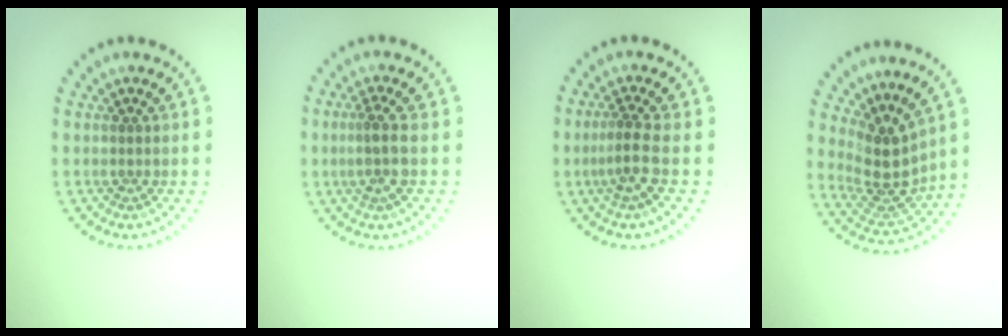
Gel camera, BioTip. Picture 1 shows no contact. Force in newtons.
{"total": 2.4, "press": 1.9, "slide": 1.5}
{"total": 2.6, "press": 1.9, "slide": 1.7}
{"total": 4.0, "press": 3.2, "slide": 2.5}